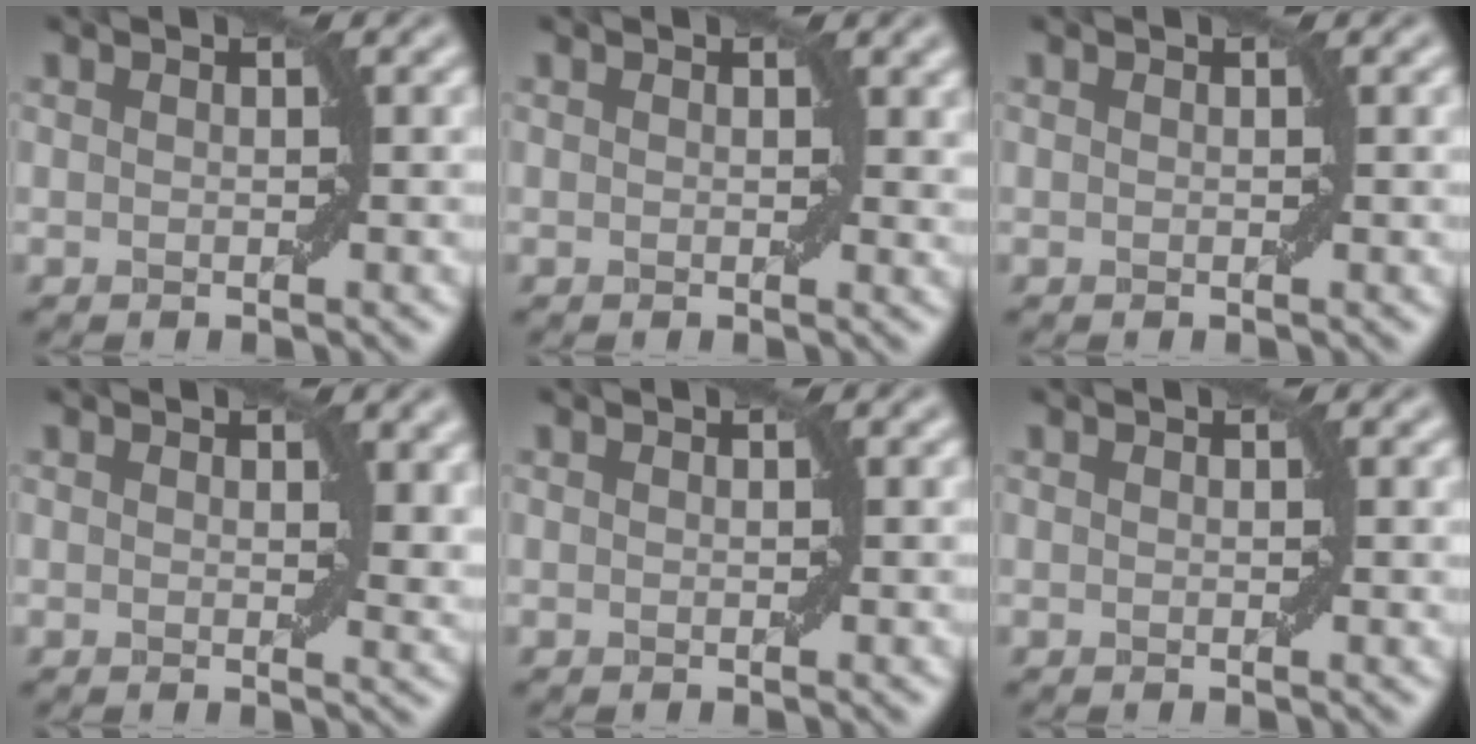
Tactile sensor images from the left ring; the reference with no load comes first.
{"total": 1.1, "force": [0.6, 0.6, 0.7], "torque": [-0.003, -0.004, 0.009]}
{"total": 0.0}
{"total": 2.2, "force": [1.0, 1.0, 1.8], "torque": [-0.018, -0.007, 0.018]}
{"total": 0.0}
{"total": 0.0}